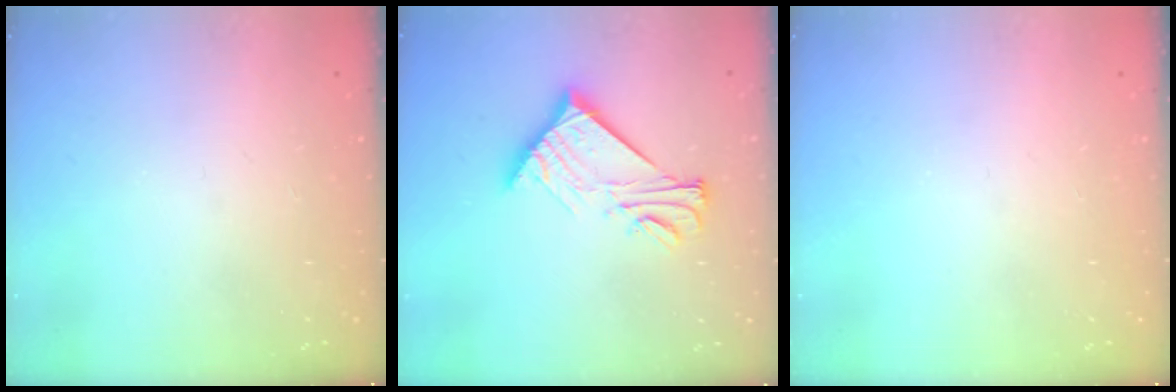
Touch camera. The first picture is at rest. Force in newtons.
{"total": 12.0, "press": 12.0, "slide": 0.6}
{"total": 0.0}